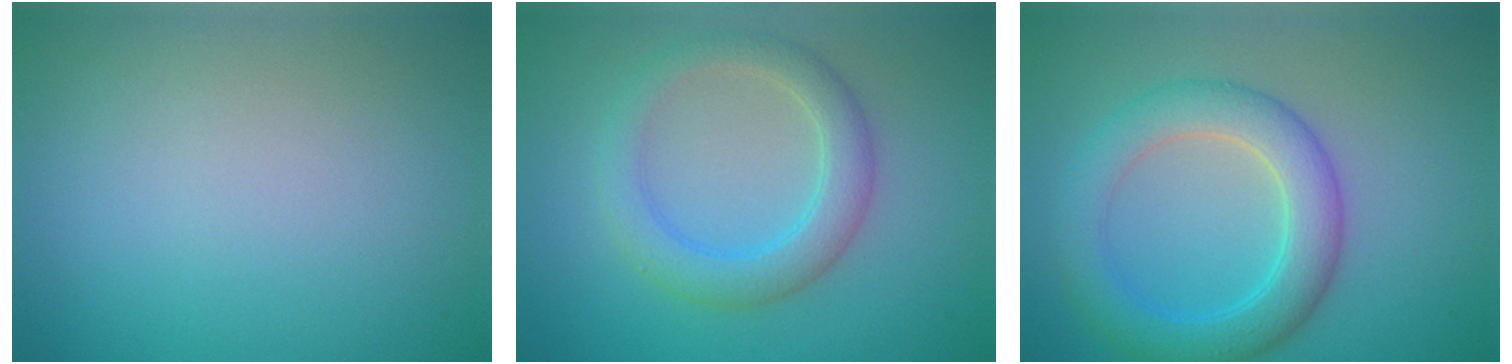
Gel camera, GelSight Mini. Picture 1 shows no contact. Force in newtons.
{"total": 3.7, "press": 3.7, "slide": 0.0}
{"total": 5.2, "press": 5.2, "slide": 0.2}